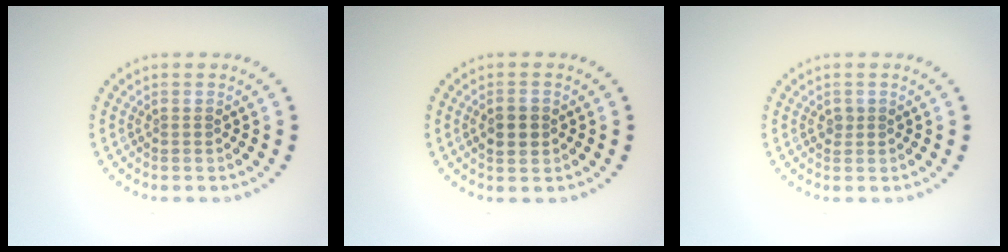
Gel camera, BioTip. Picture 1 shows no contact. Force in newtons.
{"total": 2.5, "press": 2.5, "slide": 0.2}
{"total": 0.8, "press": 0.8, "slide": 0.2}